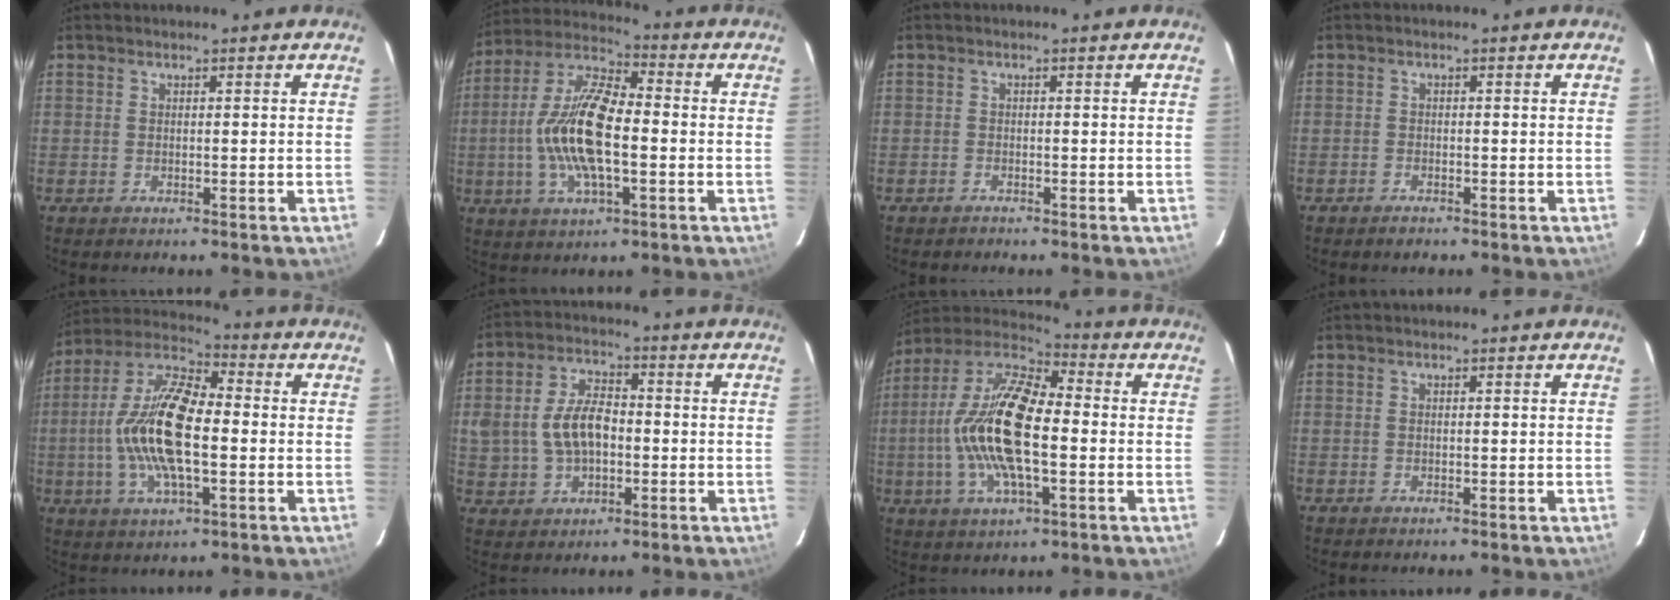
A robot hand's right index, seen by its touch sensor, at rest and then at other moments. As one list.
[{"total": 15.6, "force": [-1.9, 5.8, 14.3], "torque": [-0.290, 0.006, -0.043]}, {"total": 0.9, "force": [-0.8, 0.3, -0.2], "torque": [0.002, 0.004, -0.016]}, {"total": 1.5, "force": [-1.3, 0.7, 0.4], "torque": [-0.011, 0.001, -0.024]}, {"total": 16.8, "force": [-1.4, 6.4, 15.4], "torque": [-0.306, 0.007, -0.036]}, {"total": 9.8, "force": [-0.4, 6.4, 7.4], "torque": [-0.153, 0.015, 0.001]}, {"total": 19.2, "force": [-1.6, 7.4, 17.6], "torque": [-0.348, 0.004, -0.043]}, {"total": 0.0}]